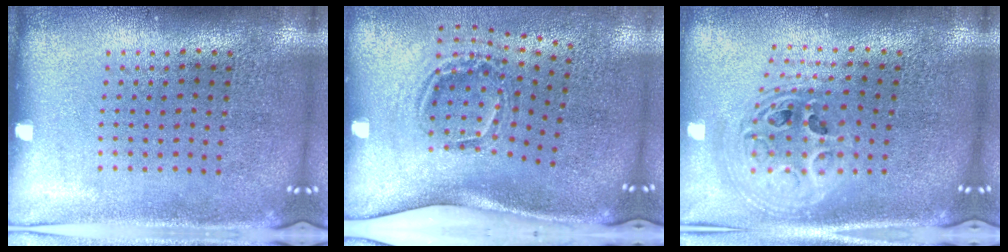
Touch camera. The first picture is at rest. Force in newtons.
{"total": 2.0, "press": 1.2, "slide": 1.6}
{"total": 2.4, "press": 1.8, "slide": 1.5}